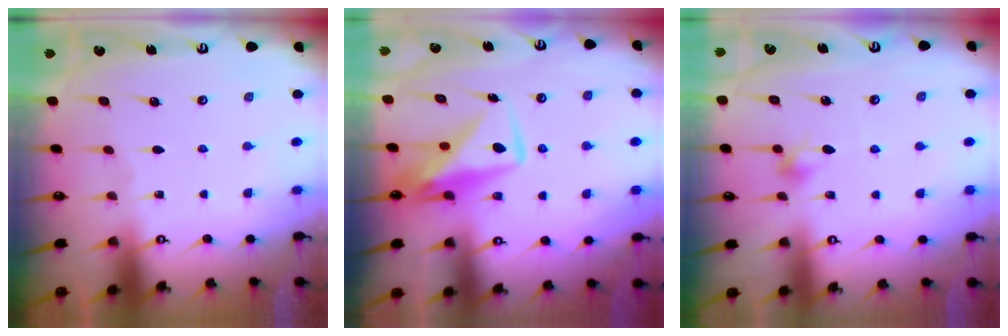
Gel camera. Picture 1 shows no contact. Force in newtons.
{"total": 10.6, "press": 10.5, "slide": 0.8}
{"total": 6.6, "press": 6.4, "slide": 1.4}